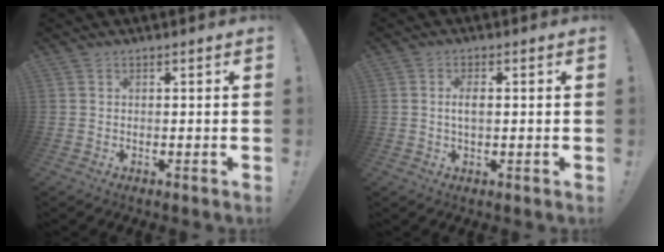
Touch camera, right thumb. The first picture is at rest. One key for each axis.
{"total": 3.0, "fx": 0.1, "fy": 1.2, "fz": 2.7, "tx": -0.044, "ty": 0.003, "tz": 0.000}